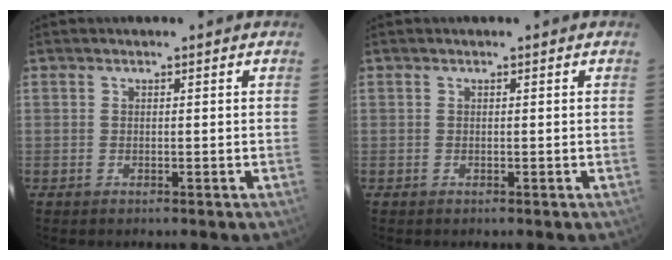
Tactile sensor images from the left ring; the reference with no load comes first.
{"total": 0.0}